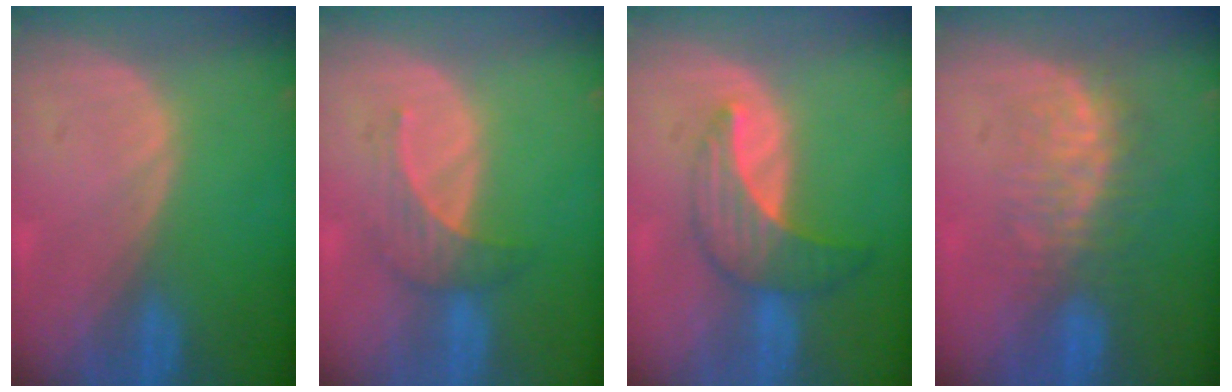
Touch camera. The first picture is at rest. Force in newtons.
{"total": 4.0, "press": 4.0, "slide": 0.5}
{"total": 7.3, "press": 6.6, "slide": 3.1}
{"total": 8.0, "press": 7.5, "slide": 2.8}